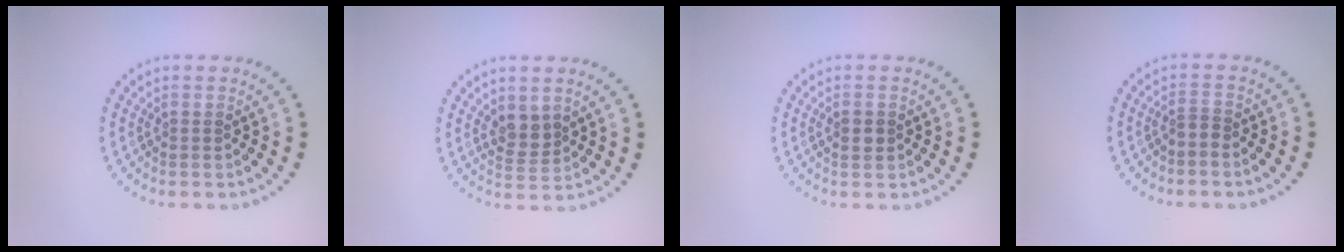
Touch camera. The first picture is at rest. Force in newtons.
{"total": 2.0, "press": 1.8, "slide": 0.9}
{"total": 1.7, "press": 1.7, "slide": 0.1}
{"total": 0.9, "press": 0.7, "slide": 0.7}